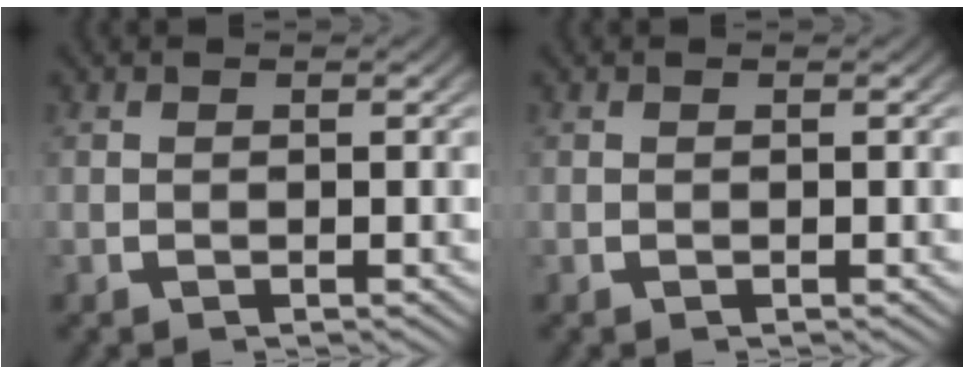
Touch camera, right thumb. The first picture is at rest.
{"total": 0.0}